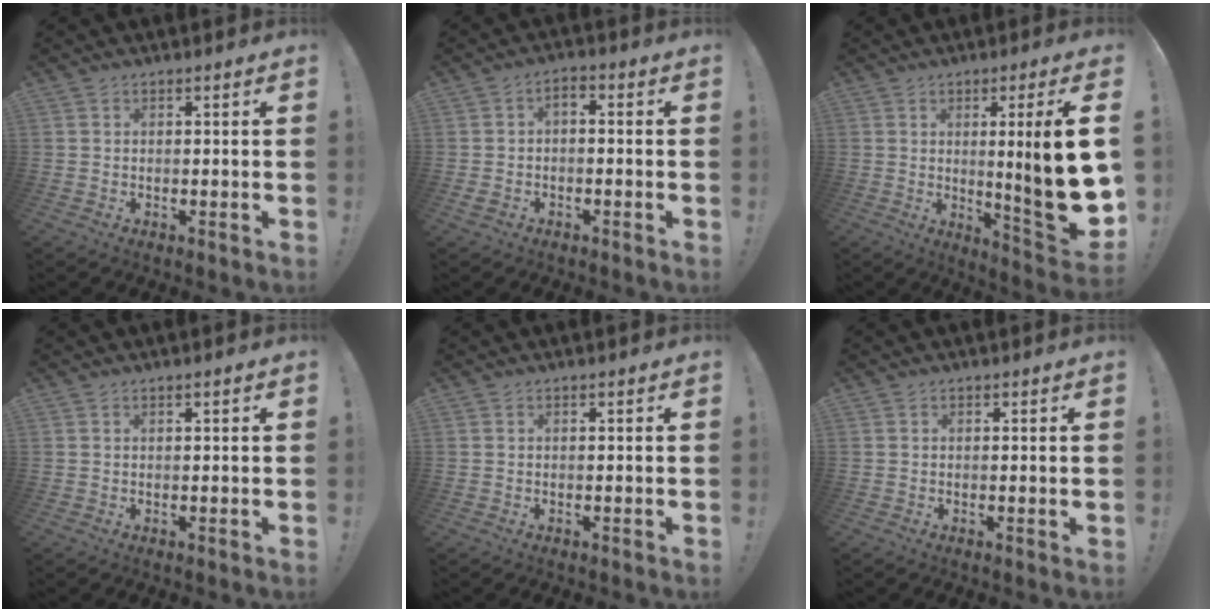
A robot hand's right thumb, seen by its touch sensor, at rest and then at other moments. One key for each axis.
{"total": 3.5, "fx": -1.9, "fy": 2.0, "fz": 2.1, "tx": -0.043, "ty": 0.006, "tz": -0.035}
{"total": 16.1, "fx": 1.3, "fy": 0.1, "fz": 16.0, "tx": -0.232, "ty": -0.024, "tz": 0.016}
{"total": 1.0, "fx": 0.6, "fy": 0.0, "fz": 0.8, "tx": -0.008, "ty": -0.003, "tz": 0.008}
{"total": 0.0}
{"total": 0.6, "fx": 0.3, "fy": -0.2, "fz": 0.5, "tx": -0.001, "ty": -0.003, "tz": 0.002}